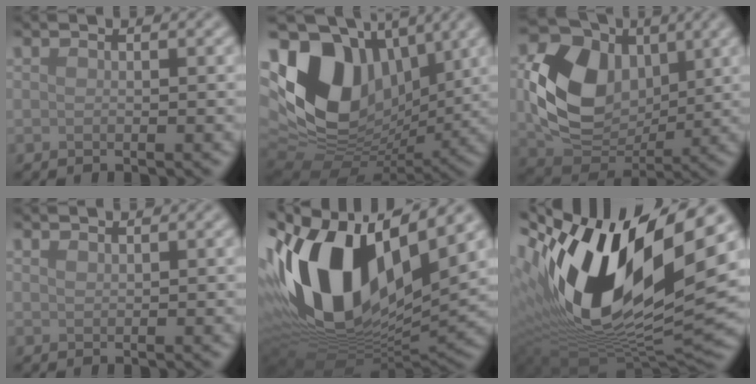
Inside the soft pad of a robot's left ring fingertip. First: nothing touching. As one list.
[{"total": 14.6, "force": [3.5, 10.0, 10.1], "torque": [-0.204, 0.008, 0.064]}, {"total": 10.0, "force": [1.2, 7.3, 6.8], "torque": [-0.142, -0.005, 0.021]}, {"total": 0.7, "force": [0.6, 0.2, 0.2], "torque": [-0.005, 0.000, 0.015]}, {"total": 16.3, "force": [2.9, 8.7, 13.5], "torque": [-0.278, -0.003, 0.045]}, {"total": 18.7, "force": [4.3, 8.5, 16.1], "torque": [-0.329, -0.011, 0.083]}]